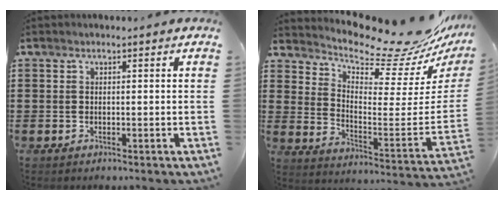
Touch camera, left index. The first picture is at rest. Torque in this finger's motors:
{"motor_torque": [1.54, -0.61, 0.46, 0.06]}